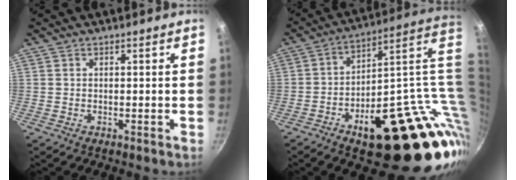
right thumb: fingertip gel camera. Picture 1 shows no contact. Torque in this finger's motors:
{"motor_torque": [3.81, 1.23, 1.48, -1.30, 0.37]}